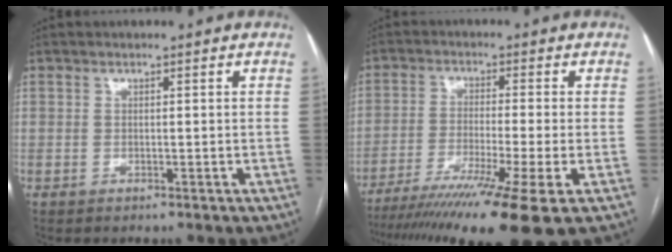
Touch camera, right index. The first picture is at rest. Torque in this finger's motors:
{"motor_torque": [1.50, -0.63, 1.05, 0.21]}